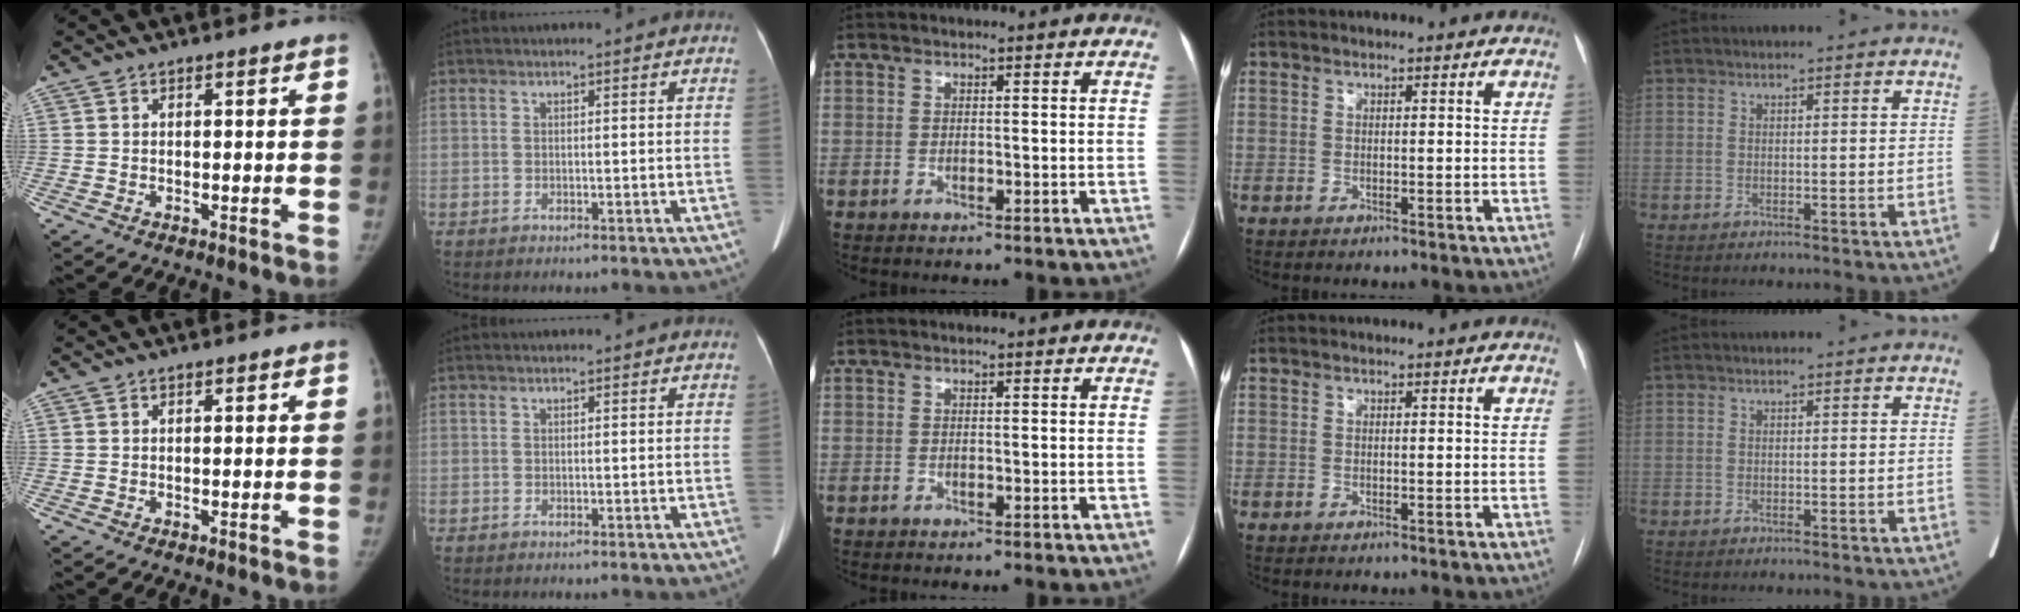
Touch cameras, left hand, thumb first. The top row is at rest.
{}